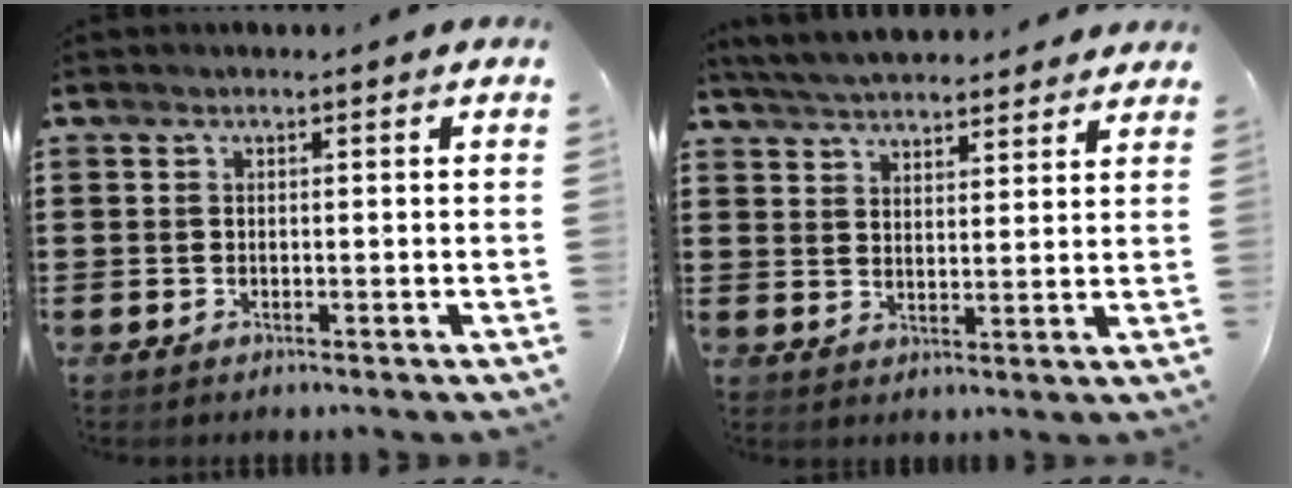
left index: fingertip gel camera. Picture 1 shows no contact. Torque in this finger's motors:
{"motor_torque": [2.02, -0.12, 0.62, 0.17]}